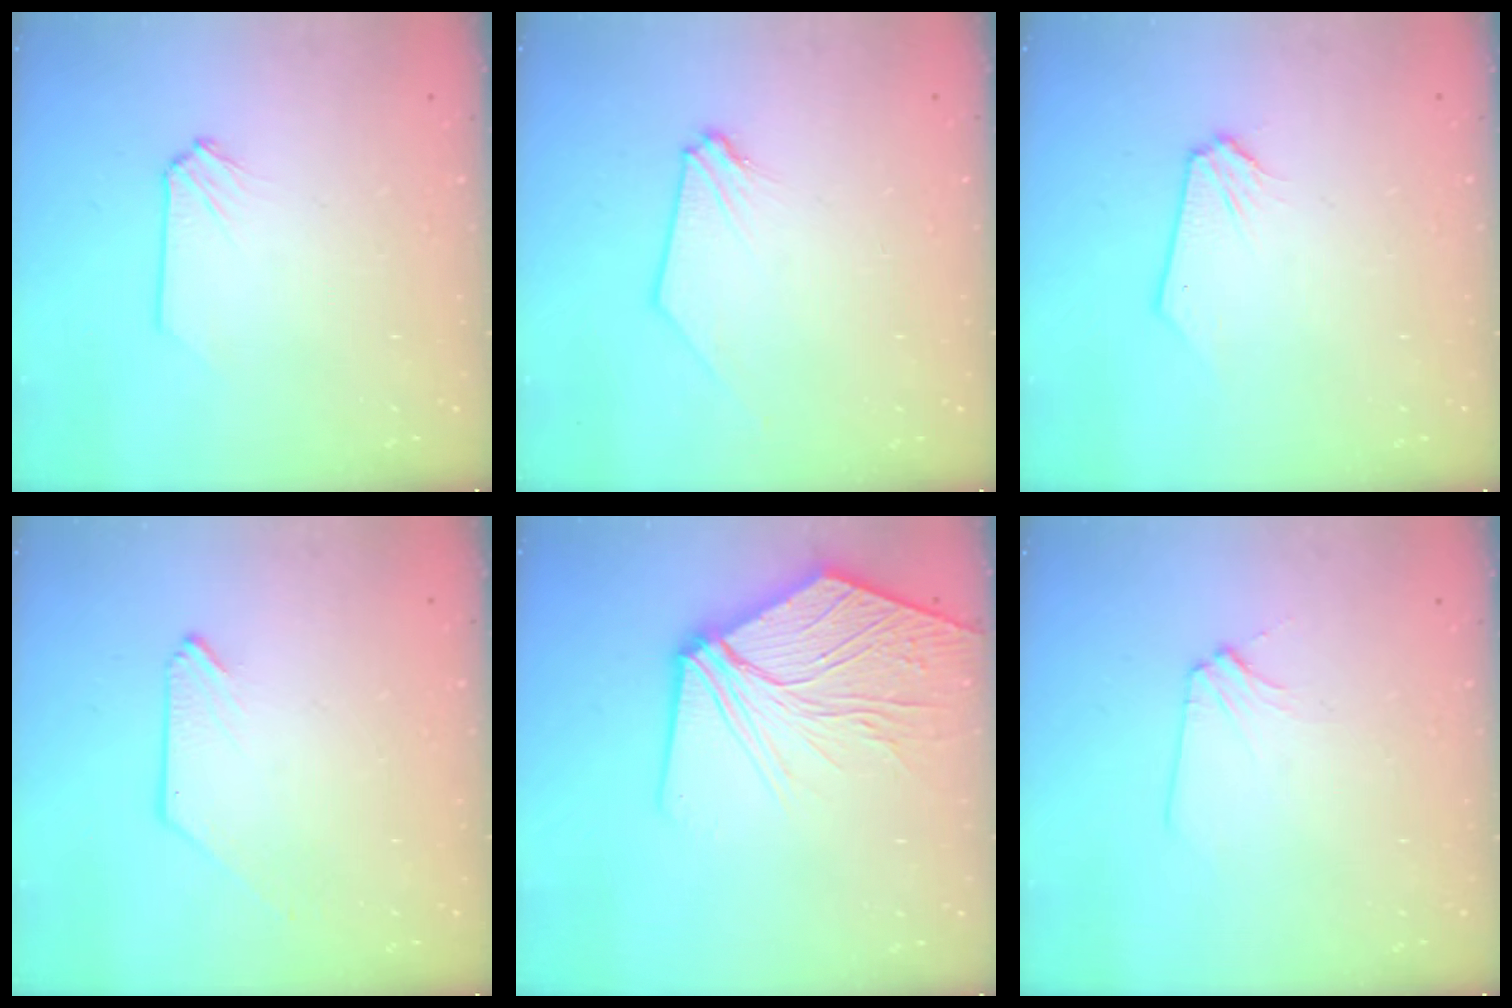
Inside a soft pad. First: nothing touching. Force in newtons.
{"total": 0.0}
{"total": 0.0}
{"total": 0.0}
{"total": 14.5, "press": 14.4, "slide": 2.0}
{"total": 2.8, "press": 2.8, "slide": 0.6}